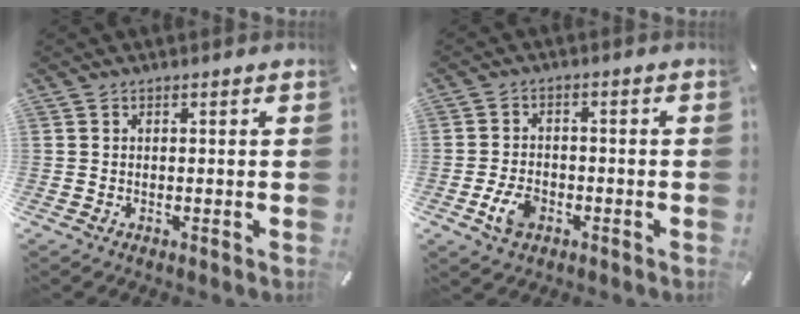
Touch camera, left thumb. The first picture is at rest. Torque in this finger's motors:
{"motor_torque": [0.92, 1.23, 0.63, 0.56, 0.04]}